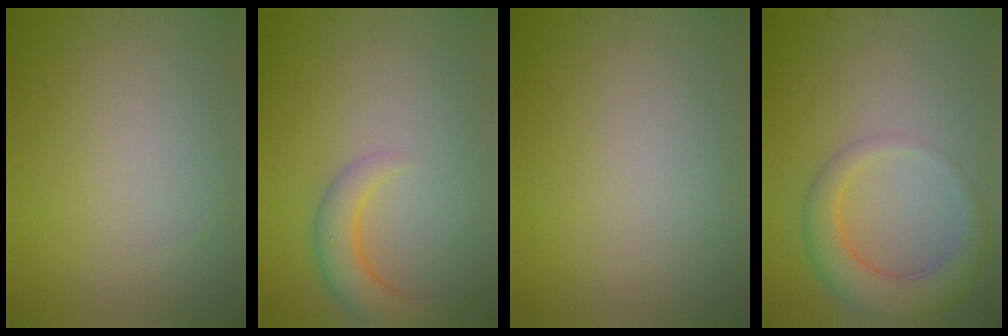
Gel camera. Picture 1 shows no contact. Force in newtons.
{"total": 4.0, "press": 4.0, "slide": 0.3}
{"total": 0.0}
{"total": 4.9, "press": 4.9, "slide": 0.2}